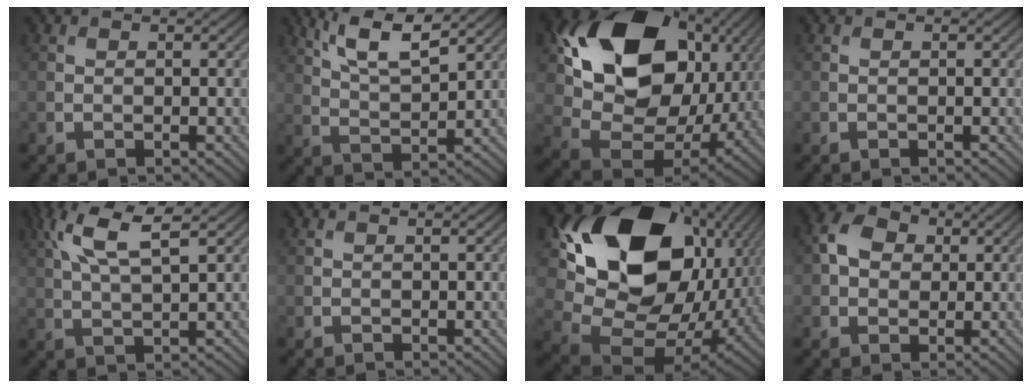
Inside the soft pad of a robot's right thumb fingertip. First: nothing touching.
{"total": 8.8, "force": [5.6, 2.2, 6.5], "torque": [-0.130, 0.006, 0.105]}
{"total": 19.4, "force": [7.5, 13.6, 11.6], "torque": [-0.234, -0.004, 0.159]}
{"total": 0.0}
{"total": 8.3, "force": [4.0, 2.5, 6.9], "torque": [-0.154, 0.015, 0.079]}
{"total": 0.0}
{"total": 20.9, "force": [6.3, 15.1, 13.0], "torque": [-0.255, -0.024, 0.145]}
{"total": 5.2, "force": [0.9, 4.2, 2.9], "torque": [-0.067, 0.012, 0.007]}